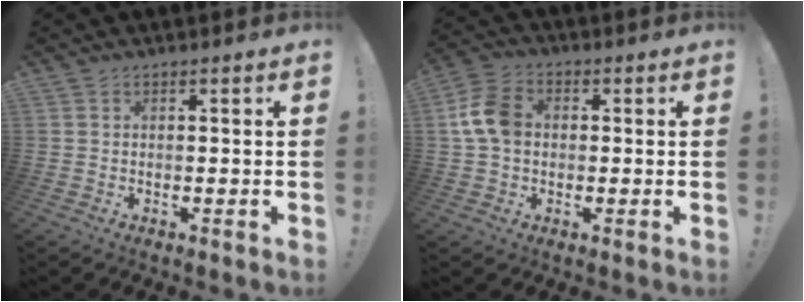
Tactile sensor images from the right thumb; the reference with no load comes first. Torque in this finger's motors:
{"motor_torque": [0.22, 0.20, 0.10, -0.07, 0.03]}